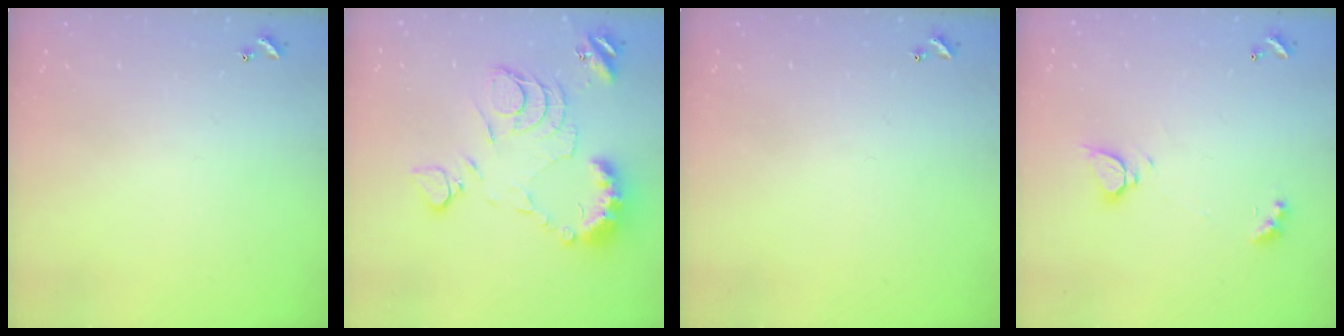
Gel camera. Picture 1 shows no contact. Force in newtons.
{"total": 14.4, "press": 14.4, "slide": 1.2}
{"total": 0.0}
{"total": 4.6, "press": 4.5, "slide": 0.5}